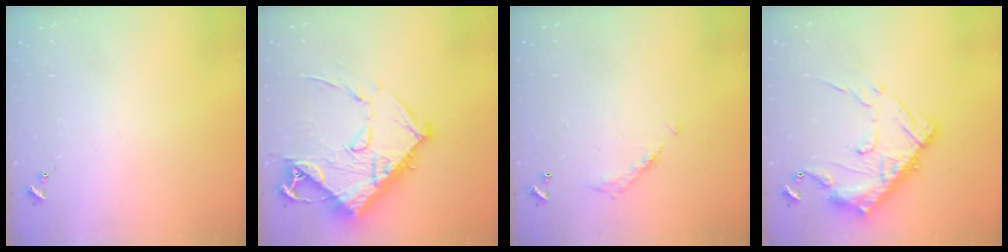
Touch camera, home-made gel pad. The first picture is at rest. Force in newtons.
{"total": 17.9, "press": 17.8, "slide": 2.0}
{"total": 7.9, "press": 7.9, "slide": 0.3}
{"total": 17.5, "press": 17.5, "slide": 1.6}